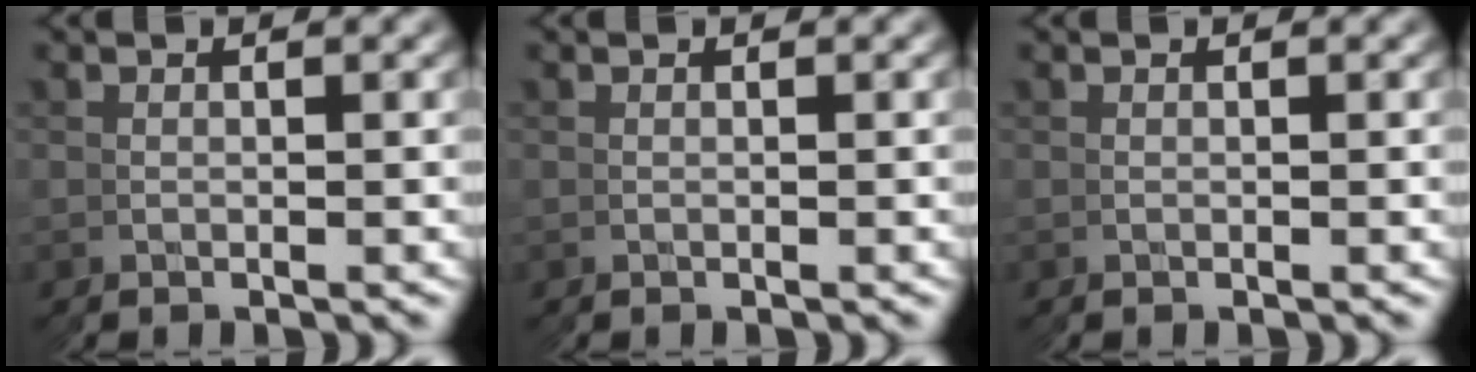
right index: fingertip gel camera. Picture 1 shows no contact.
{"total": 0.0}
{"total": 0.0}